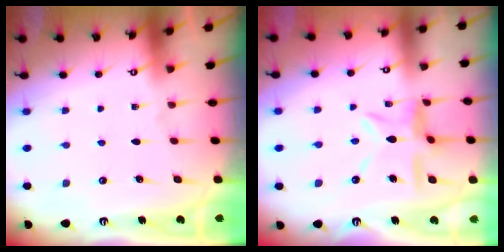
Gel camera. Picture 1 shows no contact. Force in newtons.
{"total": 8.7, "press": 8.7, "slide": 0.6}